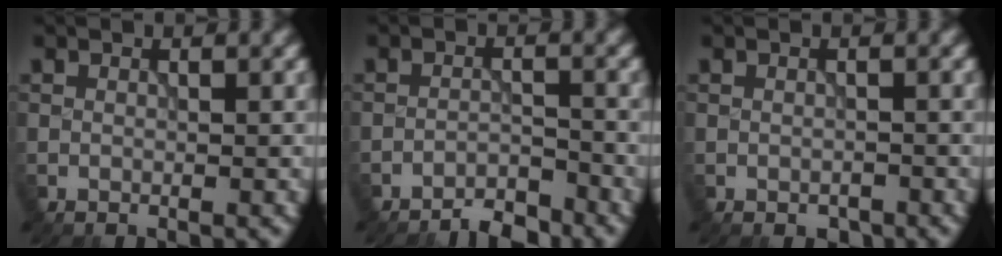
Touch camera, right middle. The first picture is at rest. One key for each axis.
{"total": 3.1, "fx": -2.9, "fy": 0.5, "fz": 0.9, "tx": -0.007, "ty": 0.004, "tz": -0.052}
{"total": 0.8, "fx": -0.5, "fy": 0.5, "fz": 0.4, "tx": -0.006, "ty": -0.003, "tz": -0.006}